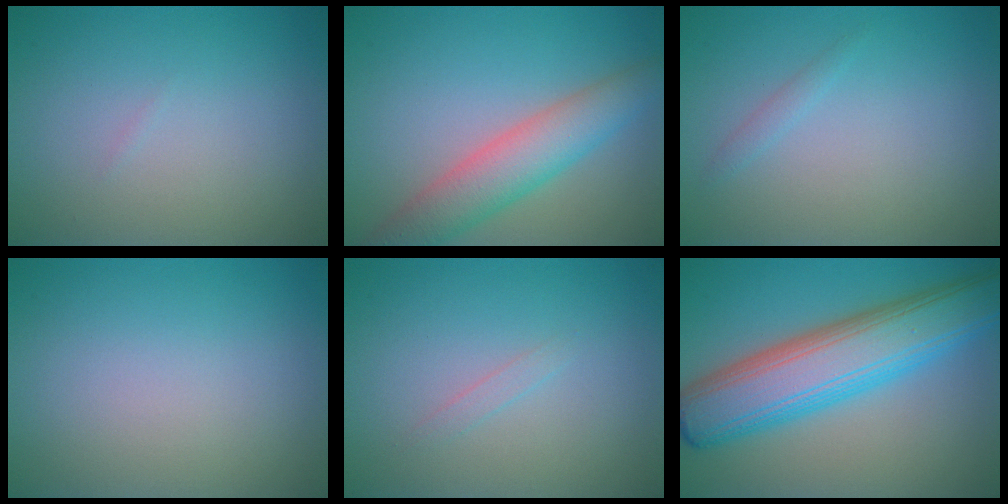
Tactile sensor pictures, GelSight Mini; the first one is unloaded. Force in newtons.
{"total": 5.2, "press": 5.2, "slide": 0.4}
{"total": 0.8, "press": 0.8, "slide": 0.0}
{"total": 0.0}
{"total": 0.7, "press": 0.7, "slide": 0.0}
{"total": 10.0, "press": 10.0, "slide": 0.2}